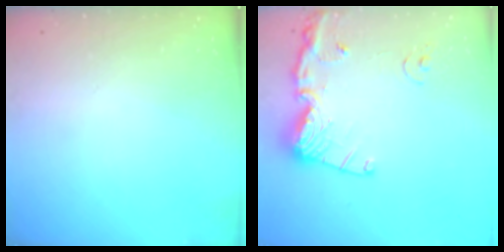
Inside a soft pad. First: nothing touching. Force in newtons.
{"total": 15.8, "press": 15.7, "slide": 1.8}